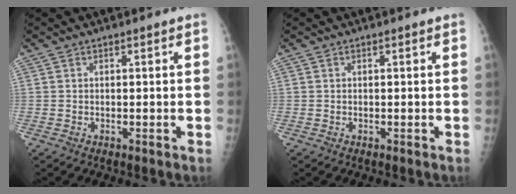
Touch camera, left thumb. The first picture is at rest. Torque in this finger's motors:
{"motor_torque": [0.01, 0.00, 0.01, 0.00, 0.00]}